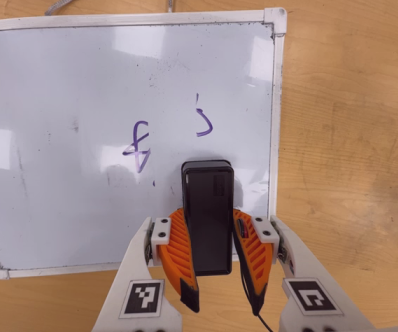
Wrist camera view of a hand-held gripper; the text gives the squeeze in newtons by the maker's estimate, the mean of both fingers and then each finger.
{"total": 8.5, "left": 7.1, "right": 10.0}